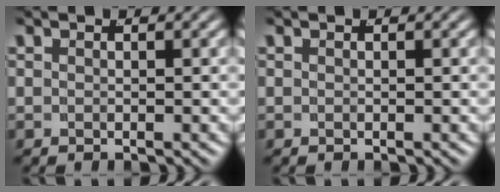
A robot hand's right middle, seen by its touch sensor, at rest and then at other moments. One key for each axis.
{"total": 0.0}